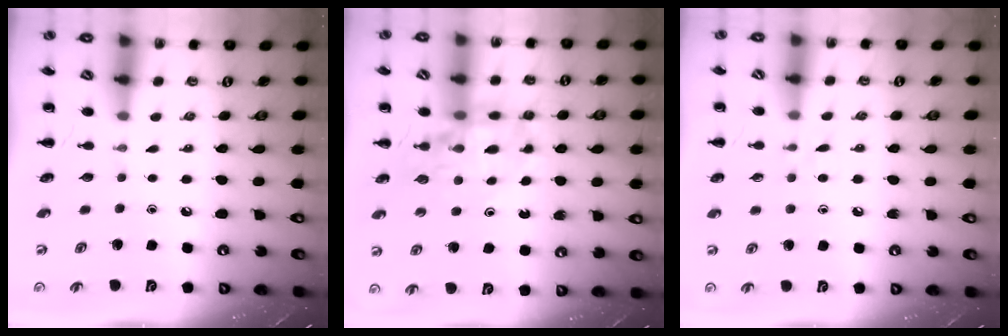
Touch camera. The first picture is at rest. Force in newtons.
{"total": 11.9, "press": 11.4, "slide": 3.3}
{"total": 4.1, "press": 3.9, "slide": 1.5}